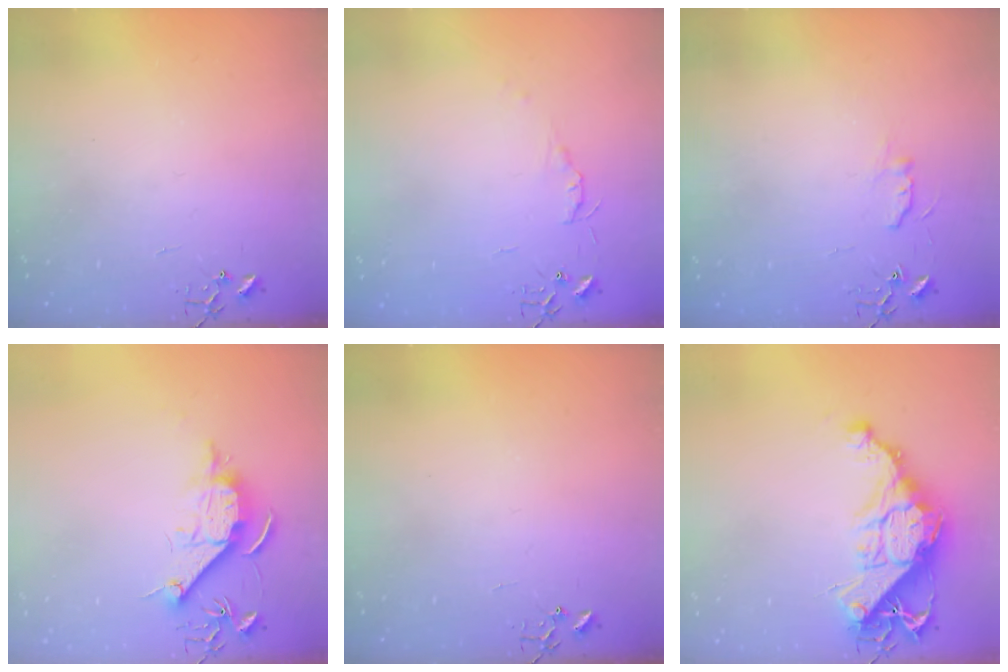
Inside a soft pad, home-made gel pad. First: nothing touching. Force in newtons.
{"total": 4.1, "press": 4.1, "slide": 0.6}
{"total": 5.6, "press": 5.6, "slide": 0.7}
{"total": 10.4, "press": 10.4, "slide": 0.4}
{"total": 0.0}
{"total": 15.7, "press": 15.7, "slide": 1.5}